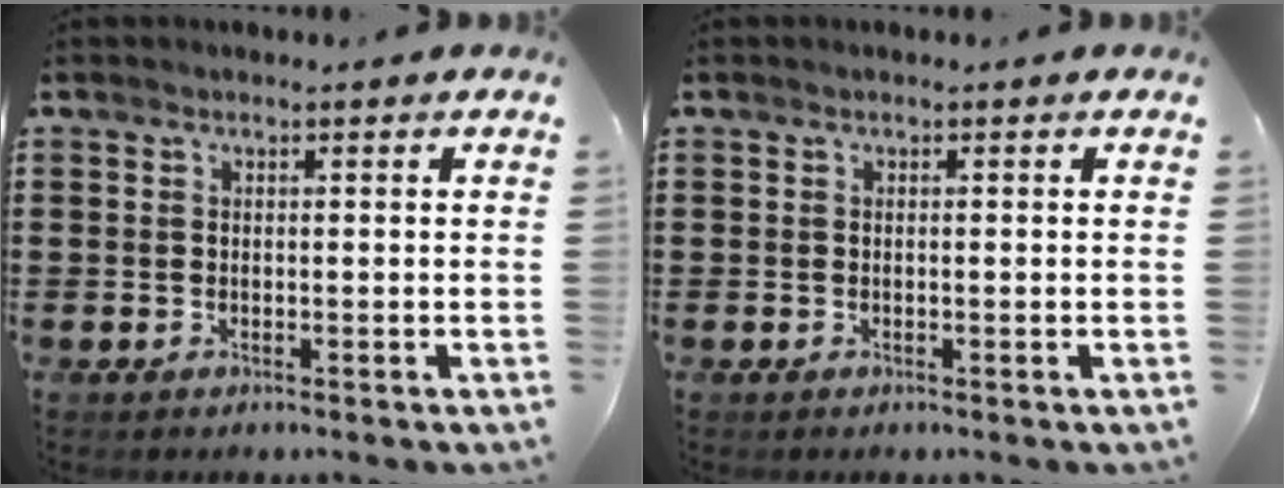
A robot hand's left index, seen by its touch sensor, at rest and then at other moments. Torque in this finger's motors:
{"motor_torque": [0.01, -0.12, -0.01, 0.01]}